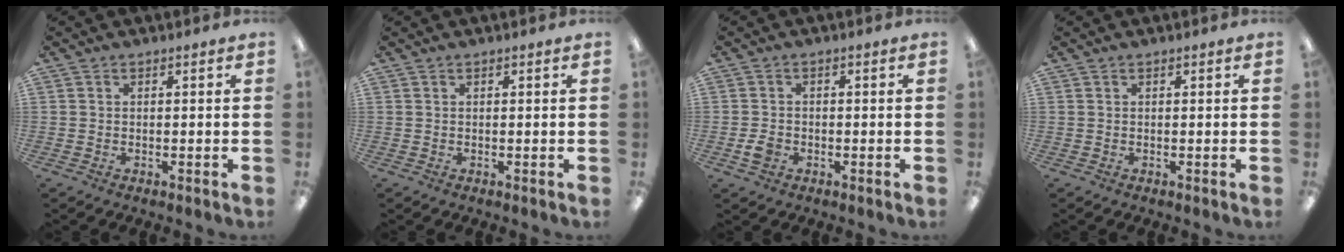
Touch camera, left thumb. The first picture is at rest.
{"total": 0.0}
{"total": 2.7, "force": [-1.0, 2.1, 1.3], "torque": [-0.020, 0.005, -0.017]}
{"total": 0.0}